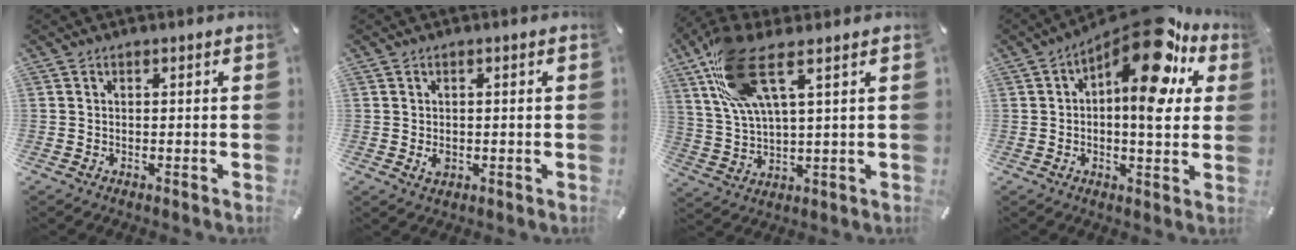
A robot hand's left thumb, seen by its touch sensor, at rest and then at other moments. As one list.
[{"total": 2.1, "force": [-0.3, 1.5, 1.4], "torque": [-0.027, 0.002, -0.005]}, {"total": 14.2, "force": [7.2, 4.9, 11.2], "torque": [-0.240, -0.006, 0.133]}, {"total": 19.7, "force": [9.2, 7.5, 15.7], "torque": [-0.217, -0.067, 0.145]}]